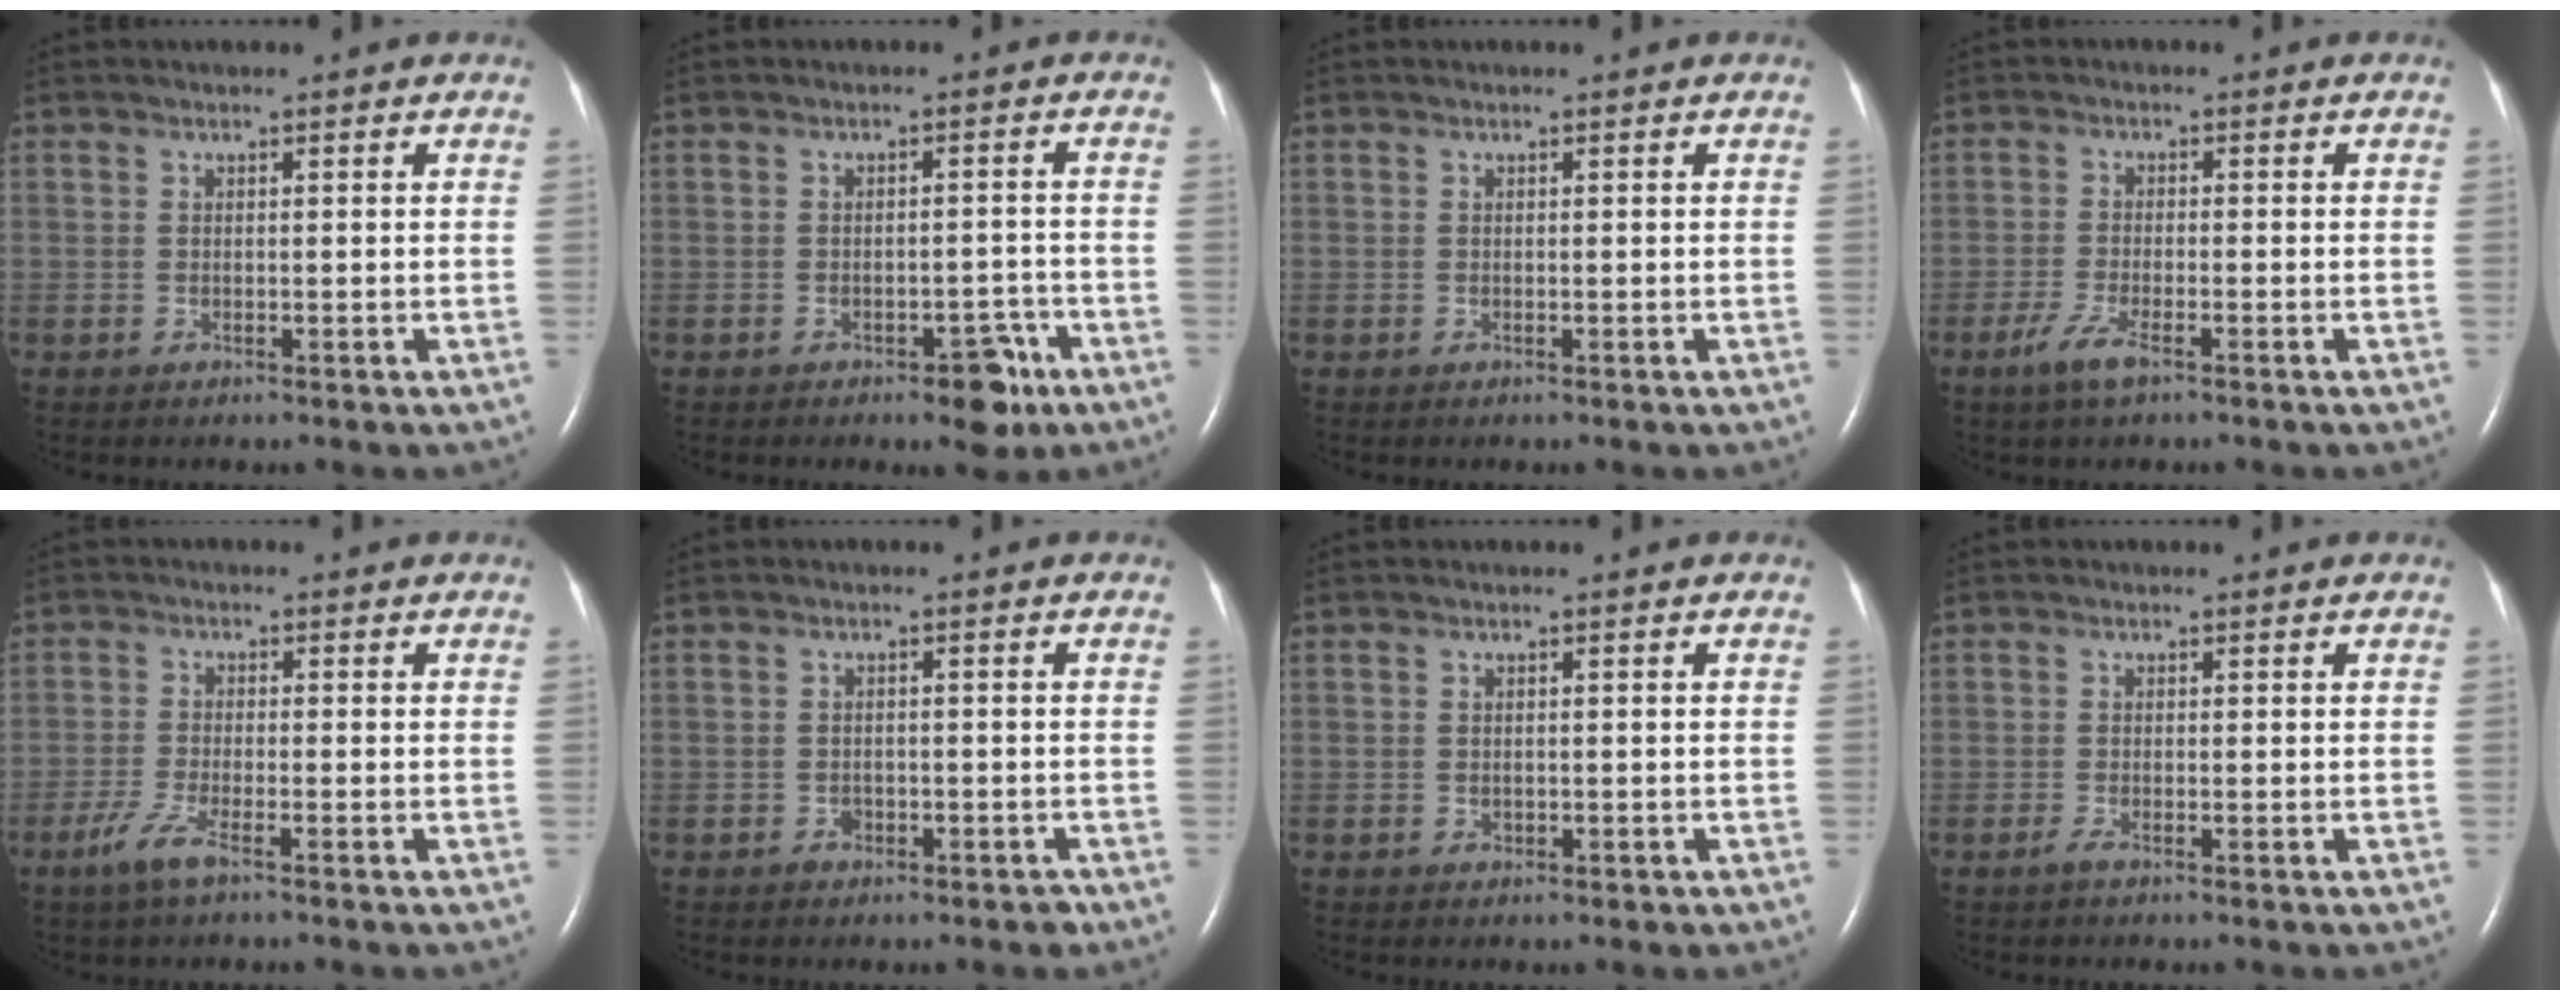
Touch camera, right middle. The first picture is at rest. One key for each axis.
{"total": 4.5, "fx": -2.8, "fy": 2.0, "fz": 2.8, "tx": -0.024, "ty": 0.007, "tz": -0.032}
{"total": 0.0}
{"total": 3.7, "fx": -2.4, "fy": 0.6, "fz": 2.8, "tx": -0.064, "ty": -0.006, "tz": -0.048}
{"total": 3.6, "fx": -2.4, "fy": 0.3, "fz": 2.7, "tx": -0.063, "ty": -0.007, "tz": -0.053}
{"total": 1.9, "fx": -1.2, "fy": 1.3, "fz": 0.6, "tx": -0.006, "ty": 0.005, "tz": -0.015}
{"total": 0.7, "fx": -0.3, "fy": 0.5, "fz": 0.3, "tx": -0.006, "ty": 0.001, "tz": -0.002}
{"total": 0.7, "fx": -0.5, "fy": -0.1, "fz": 0.5, "tx": -0.011, "ty": -0.002, "tz": -0.013}